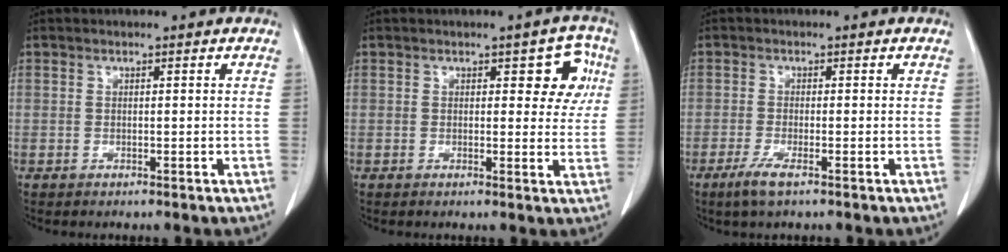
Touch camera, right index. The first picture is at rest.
{"total": 5.6, "force": [1.8, 2.8, 4.4], "torque": [-0.032, 0.015, 0.018]}
{"total": 3.2, "force": [-1.9, 0.3, 2.5], "torque": [-0.054, -0.009, -0.039]}